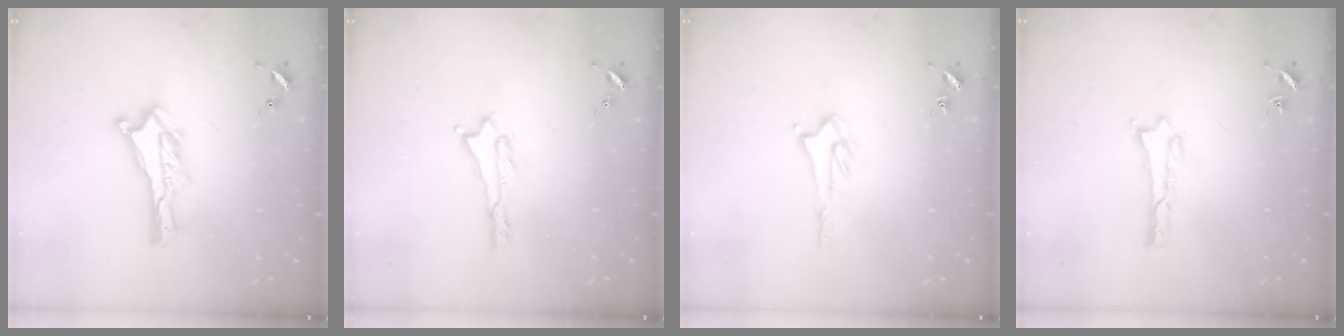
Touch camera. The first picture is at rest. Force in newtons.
{"total": 0.0}
{"total": 3.0, "press": 3.0, "slide": 0.3}
{"total": 0.0}